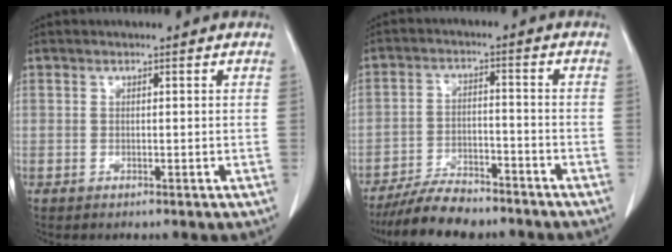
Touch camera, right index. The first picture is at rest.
{"total": 9.9, "force": [-8.7, 2.6, 3.9], "torque": [-0.064, -0.009, -0.146]}